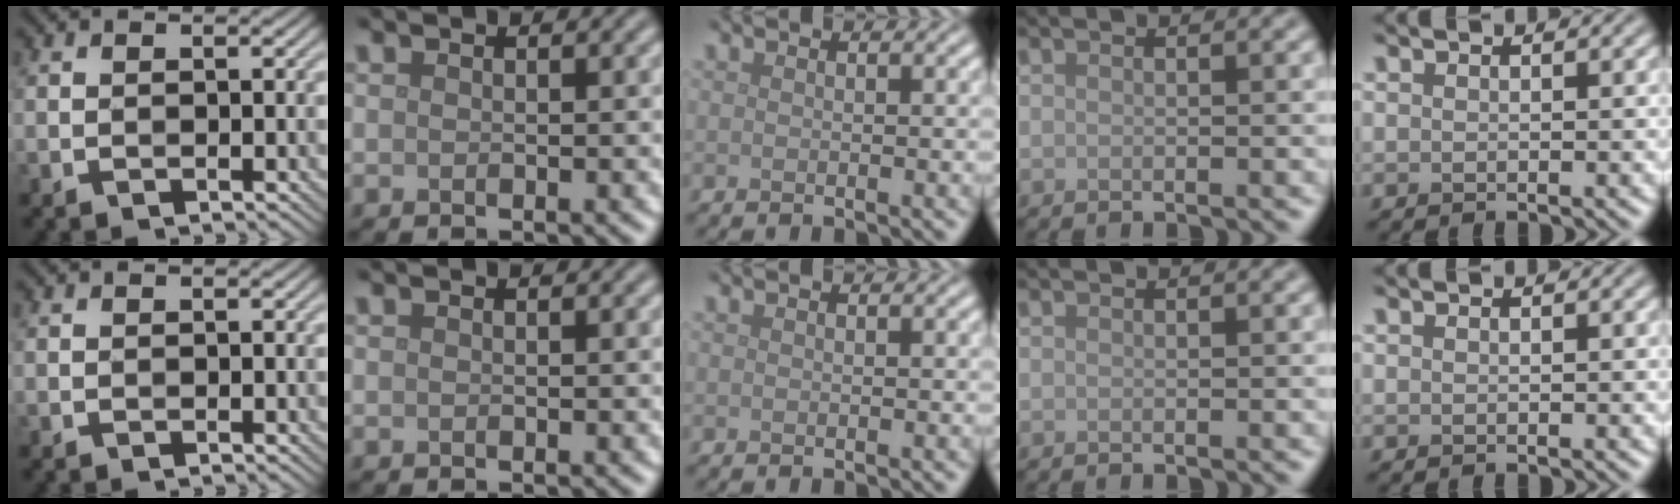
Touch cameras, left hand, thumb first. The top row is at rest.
{}